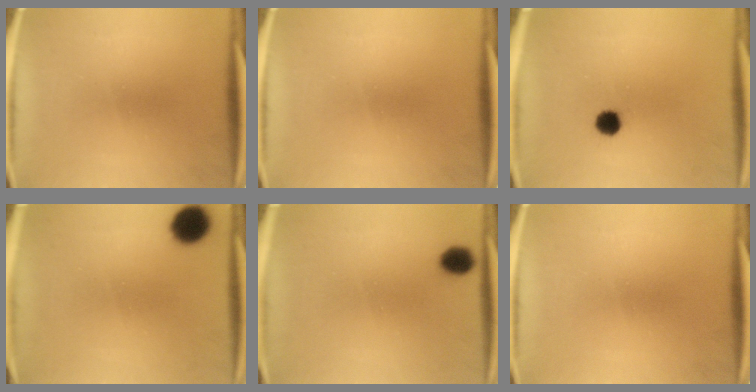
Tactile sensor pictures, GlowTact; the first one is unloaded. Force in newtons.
{"total": 0.0}
{"total": 4.1}
{"total": 8.7}
{"total": 2.3}
{"total": 0.0}